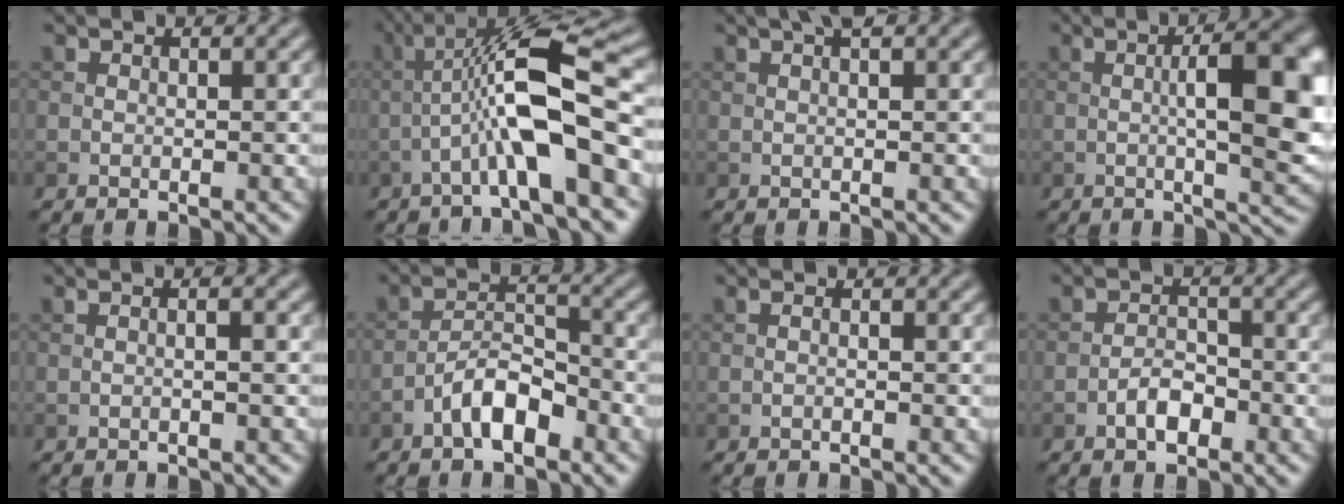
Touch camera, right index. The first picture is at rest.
{"total": 9.7, "force": [-1.8, 1.7, 9.3], "torque": [-0.153, 0.028, -0.040]}
{"total": 2.0, "force": [1.0, 0.3, 1.7], "torque": [-0.022, -0.001, 0.016]}
{"total": 9.6, "force": [0.3, 2.7, 9.2], "torque": [-0.127, -0.001, 0.007]}
{"total": 1.3, "force": [0.0, 0.3, 1.3], "torque": [-0.013, -0.006, -0.004]}
{"total": 4.1, "force": [-2.5, 1.6, 2.8], "torque": [-0.045, 0.014, -0.050]}
{"total": 0.6, "force": [-0.3, 0.1, 0.5], "torque": [-0.011, 0.000, -0.007]}
{"total": 2.5, "force": [-1.4, 1.2, 1.7], "torque": [-0.024, 0.008, -0.027]}